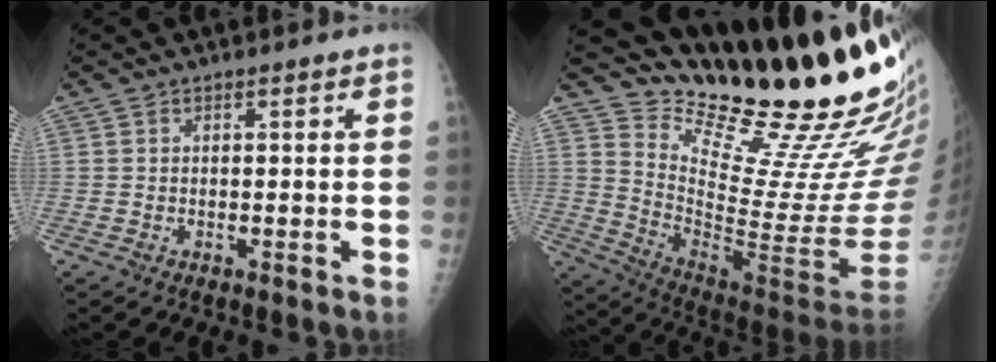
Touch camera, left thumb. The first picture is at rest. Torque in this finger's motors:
{"motor_torque": [0.72, -0.21, 0.30, -2.48, 0.01]}